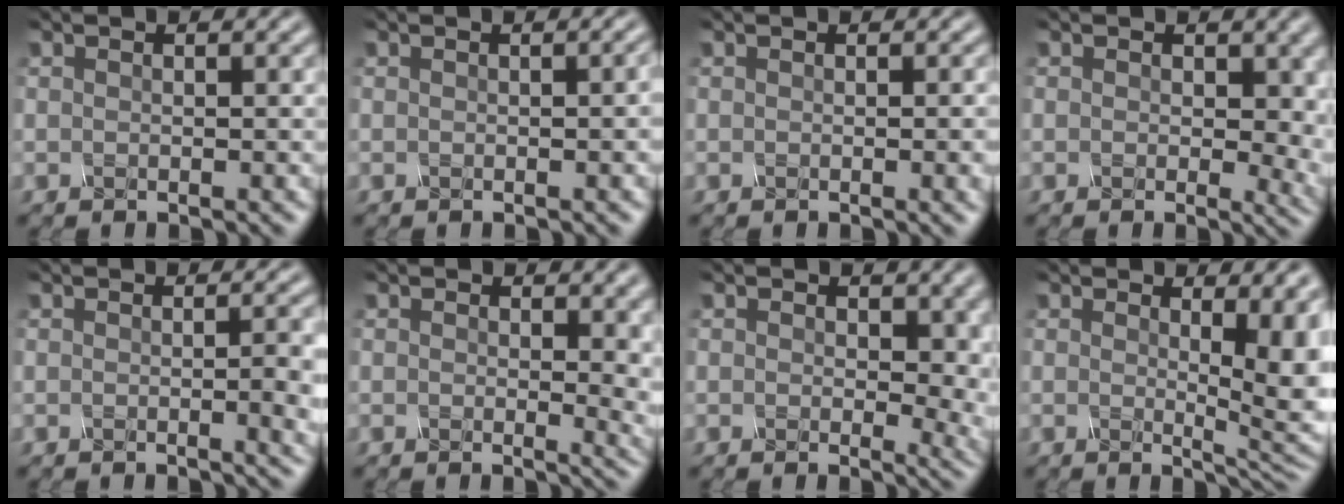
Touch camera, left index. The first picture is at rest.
{"total": 1.4, "force": [0.0, 0.4, 1.4], "torque": [-0.013, 0.005, -0.002]}
{"total": 1.8, "force": [-0.1, 0.5, 1.7], "torque": [-0.016, 0.000, -0.003]}
{"total": 5.3, "force": [0.5, 3.4, 4.1], "torque": [-0.033, -0.007, 0.005]}
{"total": 3.5, "force": [-0.2, 1.0, 3.3], "torque": [-0.034, 0.001, -0.003]}
{"total": 4.2, "force": [0.6, 1.9, 3.7], "torque": [-0.035, -0.007, 0.007]}
{"total": 6.2, "force": [0.7, 4.0, 4.8], "torque": [-0.043, -0.008, 0.011]}
{"total": 7.4, "force": [1.4, 2.4, 6.9], "torque": [-0.066, -0.010, 0.021]}